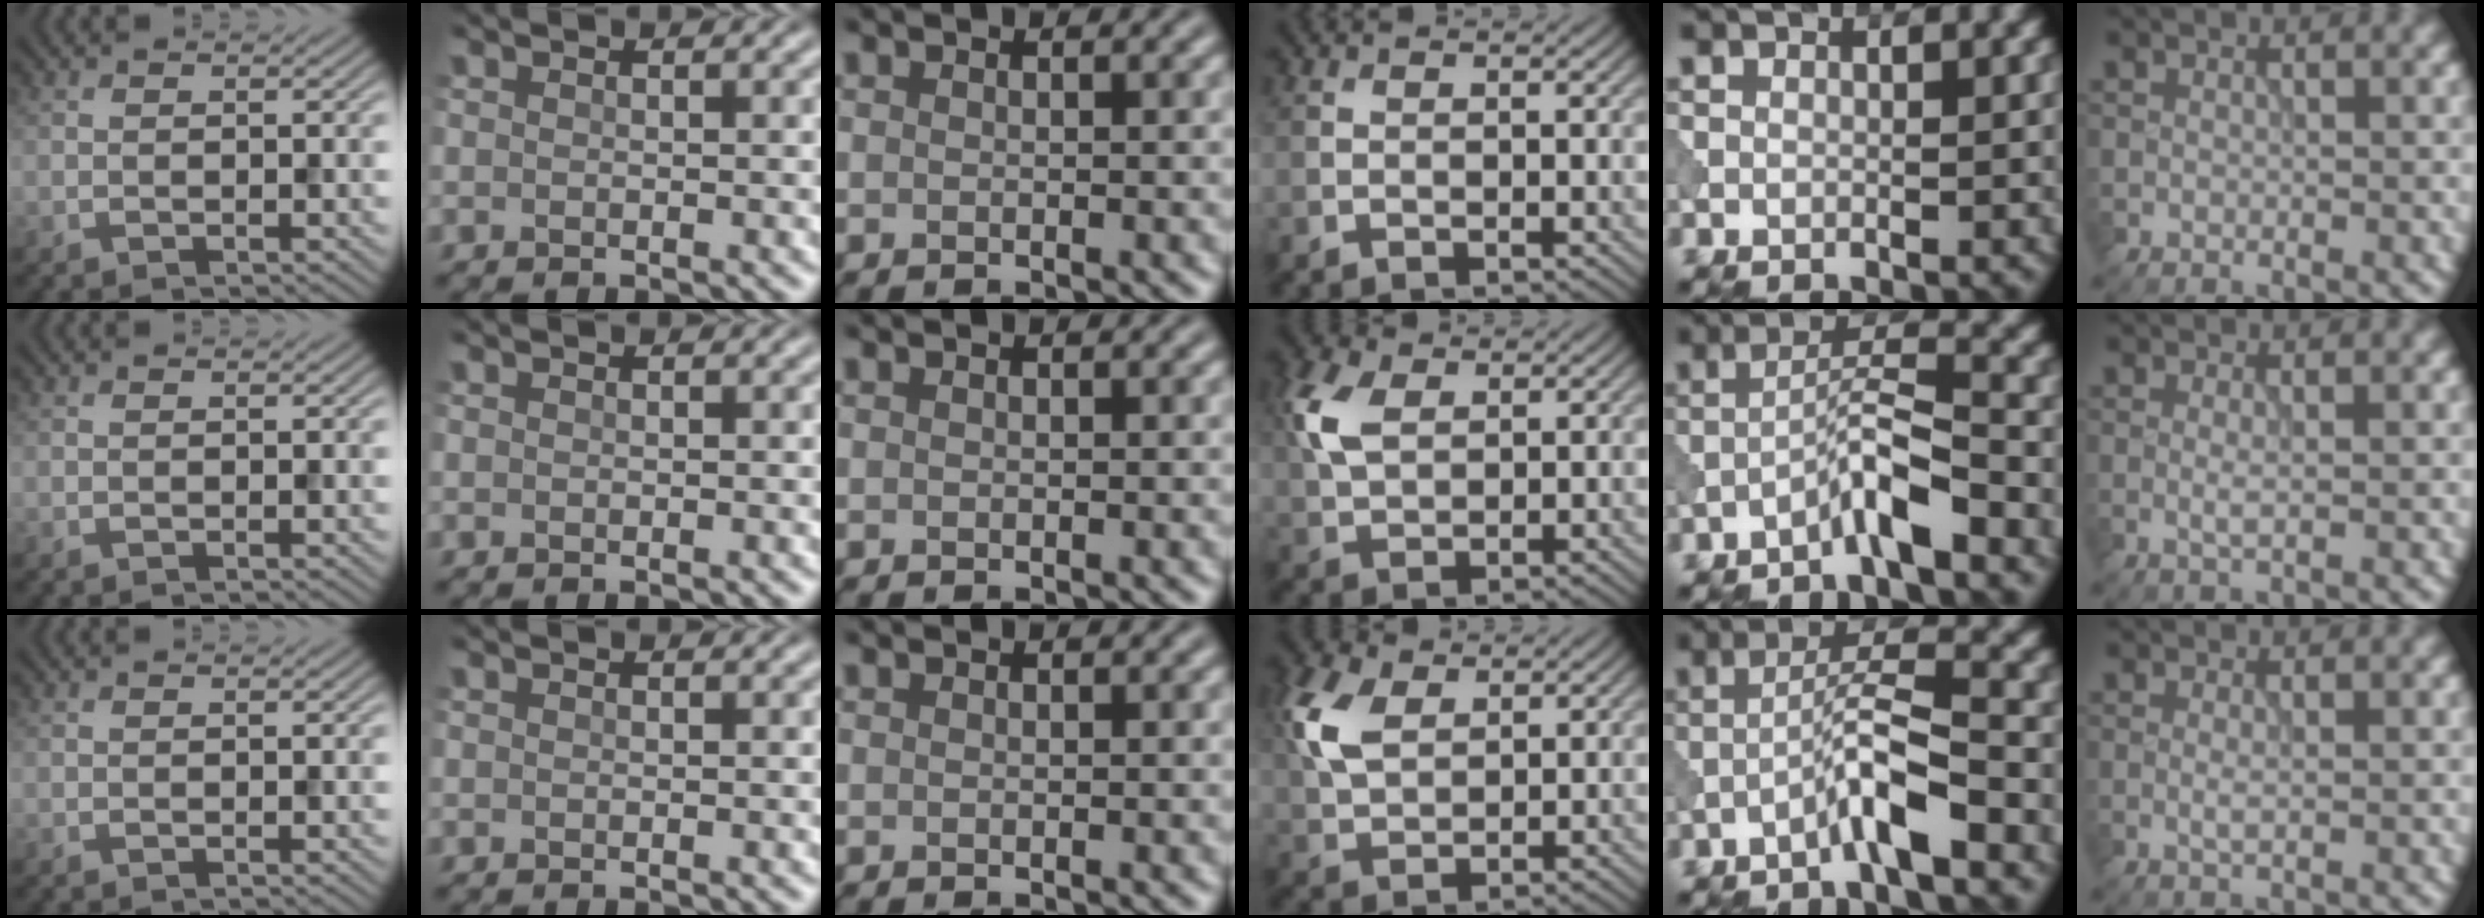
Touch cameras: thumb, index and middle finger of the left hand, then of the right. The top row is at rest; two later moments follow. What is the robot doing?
{"motion": "wipe", "object": "makeup brush"}